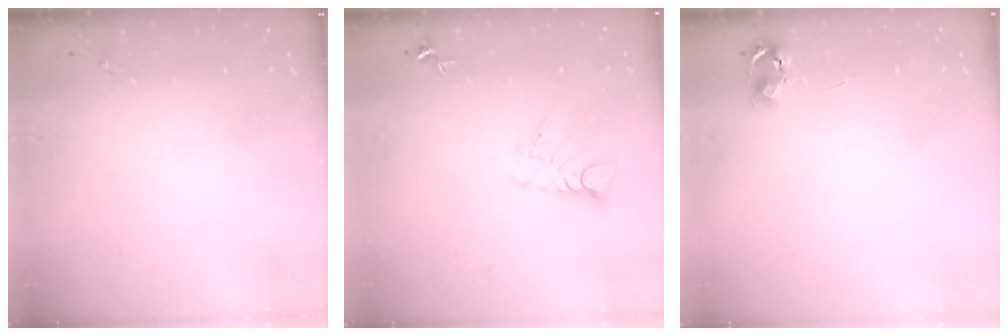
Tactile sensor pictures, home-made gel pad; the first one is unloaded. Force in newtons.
{"total": 5.0, "press": 5.0, "slide": 0.3}
{"total": 5.3, "press": 5.3, "slide": 0.5}